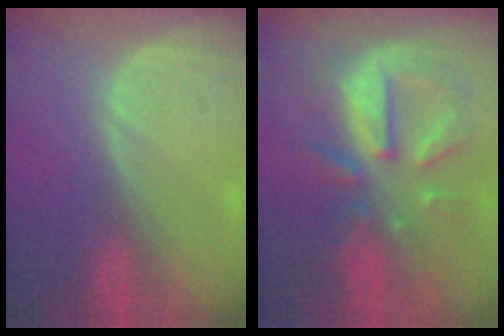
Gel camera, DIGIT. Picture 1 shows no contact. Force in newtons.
{"total": 10.9, "press": 9.5, "slide": 5.2}